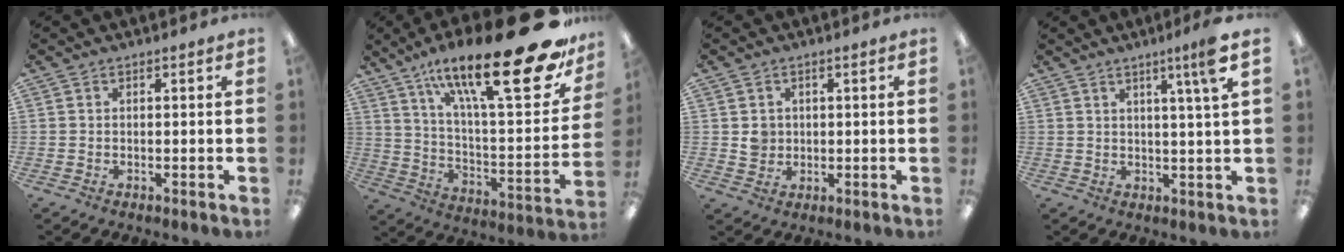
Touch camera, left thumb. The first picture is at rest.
{"total": 28.1, "force": [17.0, 7.2, 21.2], "torque": [-0.314, -0.107, 0.271]}
{"total": 3.2, "force": [0.8, 3.0, 0.8], "torque": [-0.005, -0.002, 0.010]}
{"total": 6.4, "force": [3.7, -0.5, 5.2], "torque": [-0.085, -0.009, 0.055]}